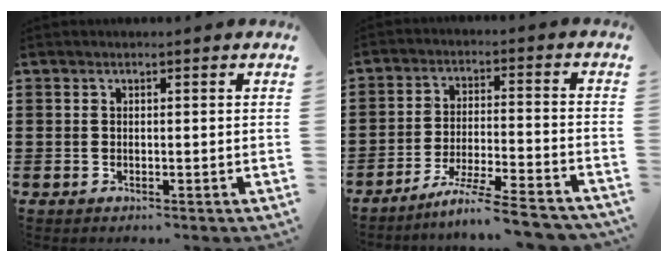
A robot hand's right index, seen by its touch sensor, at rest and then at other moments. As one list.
[{"total": 7.5, "force": [-6.6, -0.2, 3.6], "torque": [-0.068, -0.005, -0.126]}]